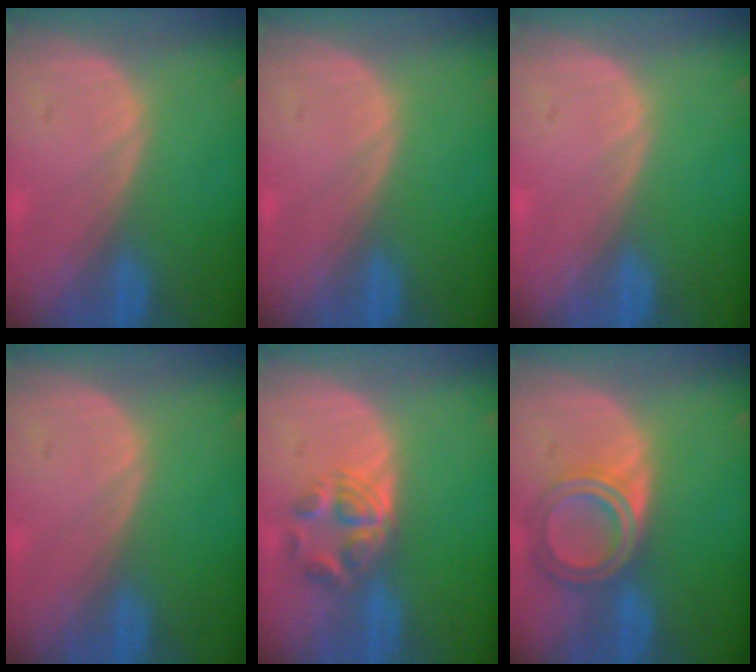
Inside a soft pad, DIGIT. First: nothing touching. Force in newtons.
{"total": 0.0}
{"total": 0.0}
{"total": 0.0}
{"total": 5.9, "press": 4.8, "slide": 3.4}
{"total": 6.4, "press": 5.7, "slide": 3.0}